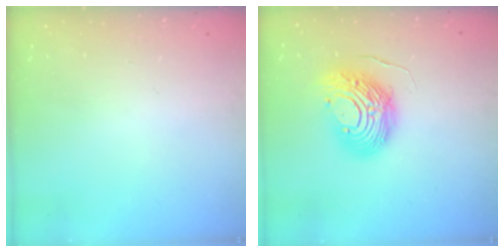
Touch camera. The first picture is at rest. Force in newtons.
{"total": 13.3, "press": 13.2, "slide": 1.2}